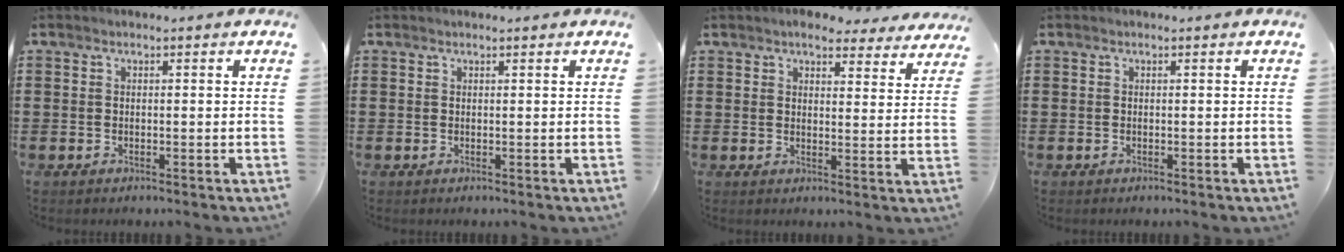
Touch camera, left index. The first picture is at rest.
{"total": 0.0}
{"total": 4.8, "force": [4.5, 1.1, 1.3], "torque": [-0.033, -0.013, 0.081]}
{"total": 0.0}